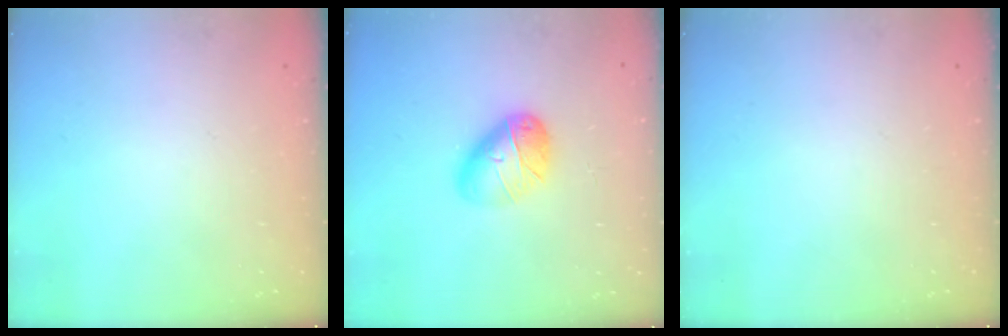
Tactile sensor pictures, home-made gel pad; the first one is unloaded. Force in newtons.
{"total": 11.5, "press": 11.5, "slide": 0.5}
{"total": 0.0}